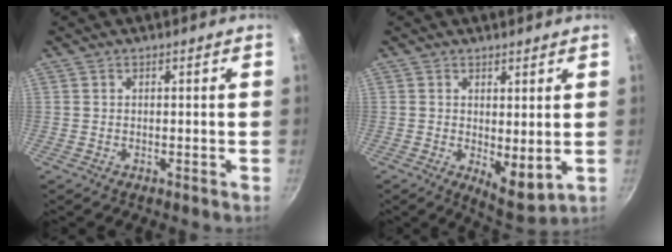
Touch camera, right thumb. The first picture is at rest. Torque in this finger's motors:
{"motor_torque": [-0.33, 0.18, -0.19, -0.32, -0.02]}